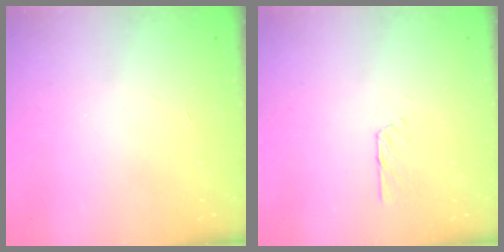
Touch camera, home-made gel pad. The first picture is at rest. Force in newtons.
{"total": 2.7, "press": 2.7, "slide": 0.3}